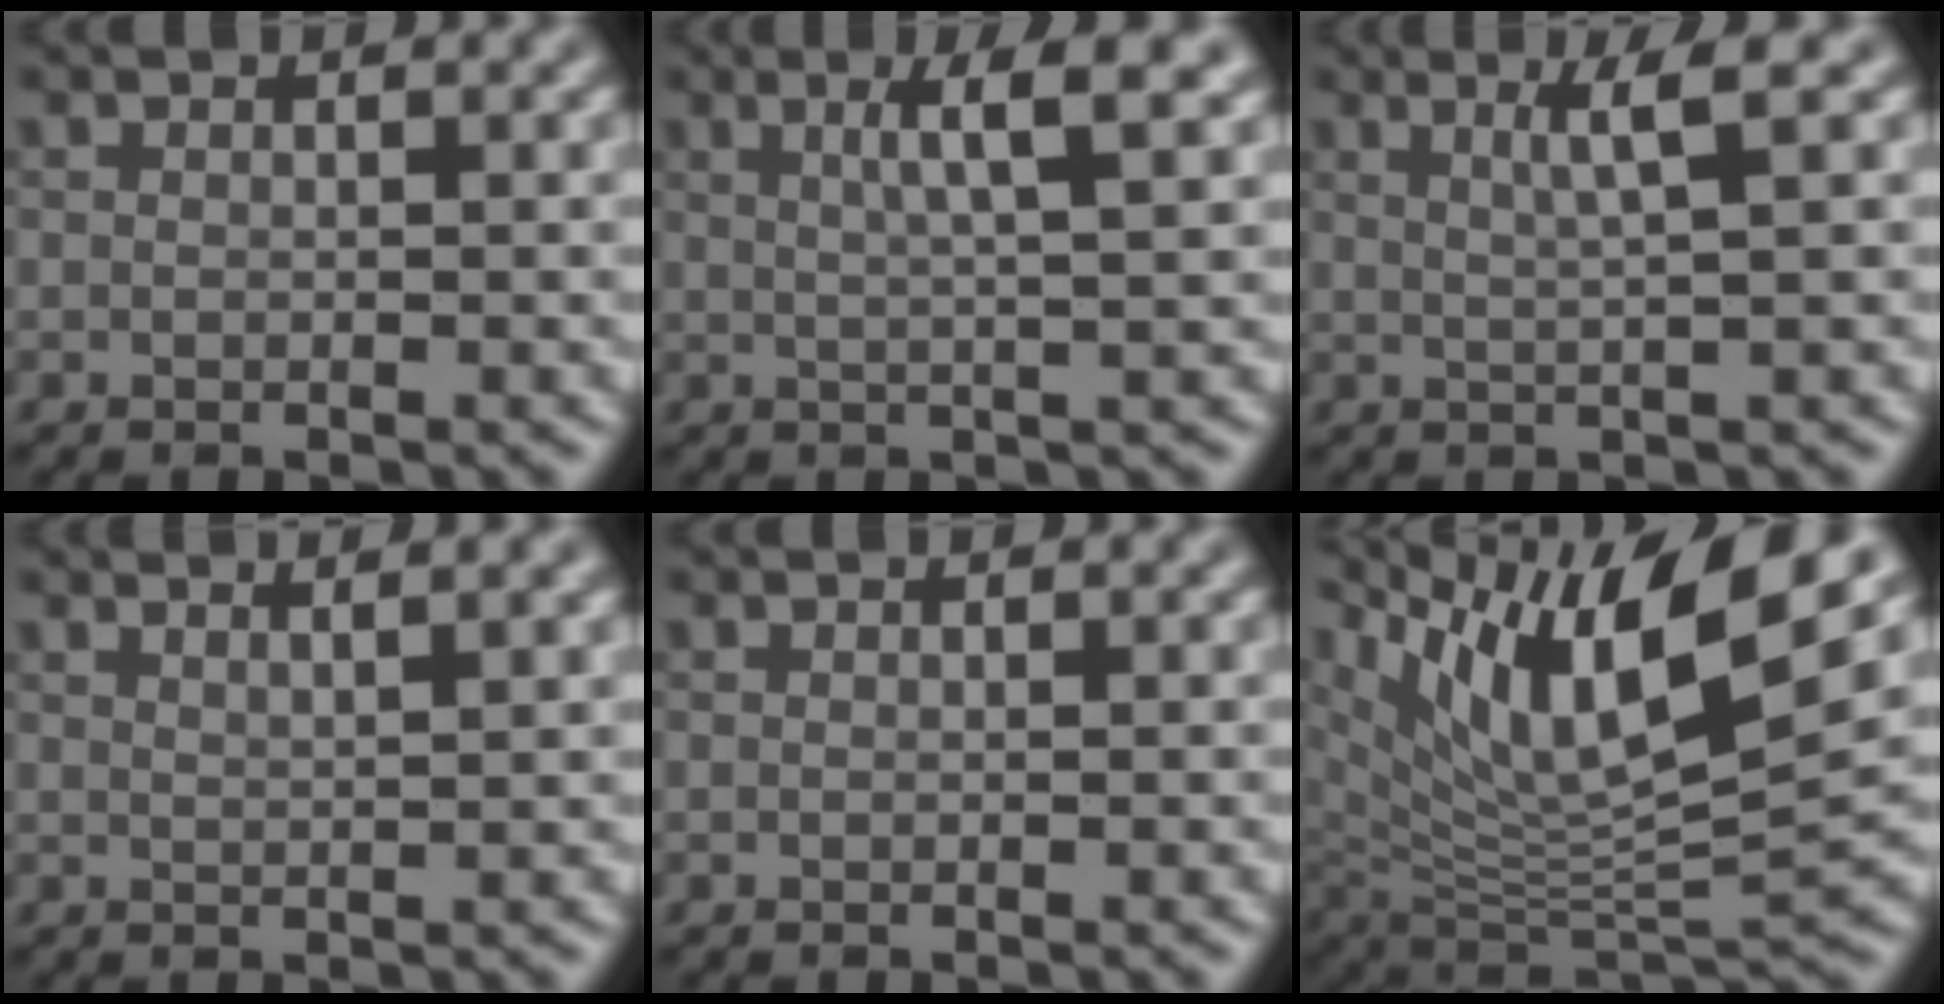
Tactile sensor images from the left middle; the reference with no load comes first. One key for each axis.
{"total": 4.3, "fx": 1.7, "fy": 0.6, "fz": 3.9, "tx": -0.052, "ty": 0.007, "tz": 0.025}
{"total": 2.9, "fx": 1.2, "fy": 0.3, "fz": 2.6, "tx": -0.041, "ty": 0.004, "tz": 0.018}
{"total": 3.8, "fx": 2.5, "fy": 1.3, "fz": 2.5, "tx": -0.003, "ty": 0.019, "tz": 0.004}
{"total": 0.0}
{"total": 12.9, "fx": 6.9, "fy": 3.8, "fz": 10.3, "tx": -0.189, "ty": 0.001, "tz": 0.135}